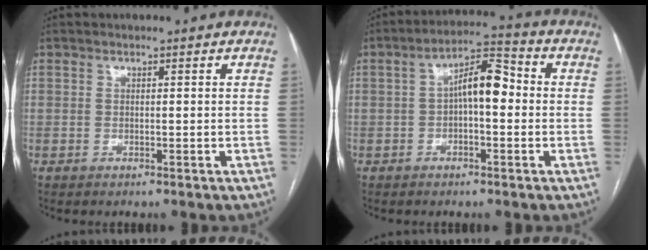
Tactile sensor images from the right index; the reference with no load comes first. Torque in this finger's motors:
{"motor_torque": [1.29, -0.08, 0.60, 0.13]}